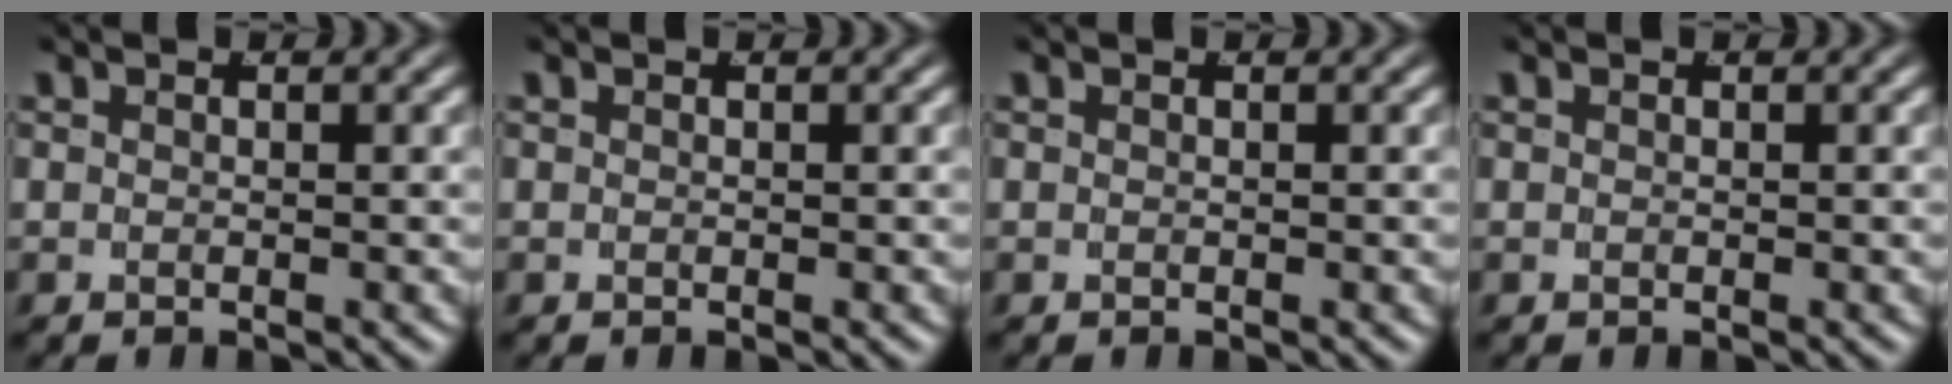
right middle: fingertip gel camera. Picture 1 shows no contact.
{"total": 0.0}
{"total": 0.0}
{"total": 0.0}